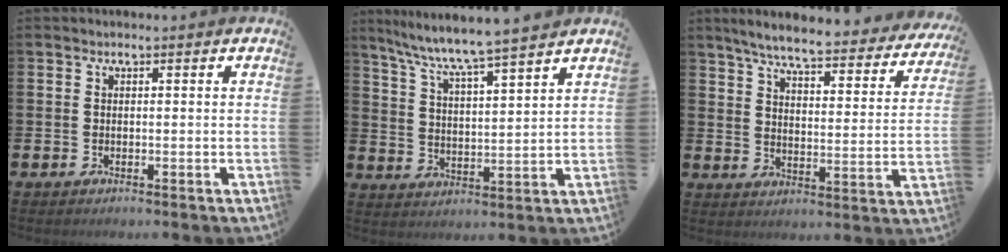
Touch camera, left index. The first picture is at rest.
{"total": 7.2, "force": [6.8, -0.5, 2.3], "torque": [-0.075, -0.045, 0.117]}
{"total": 6.4, "force": [5.8, 0.4, 2.6], "torque": [-0.073, -0.044, 0.093]}